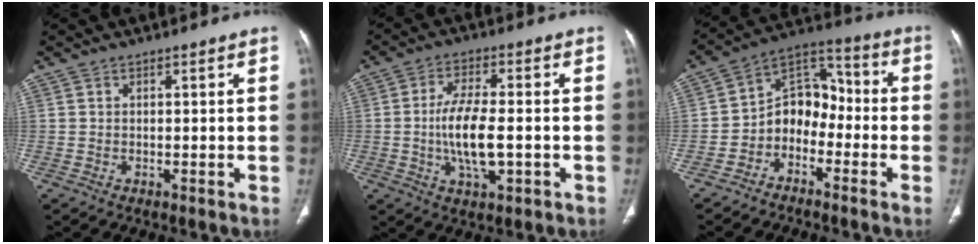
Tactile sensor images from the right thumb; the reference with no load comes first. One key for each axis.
{"total": 9.9, "fx": -1.4, "fy": 3.9, "fz": 9.0, "tx": -0.177, "ty": 0.004, "tz": -0.025}
{"total": 9.9, "fx": -3.7, "fy": 7.5, "fz": 5.4, "tx": -0.060, "ty": 0.067, "tz": -0.082}